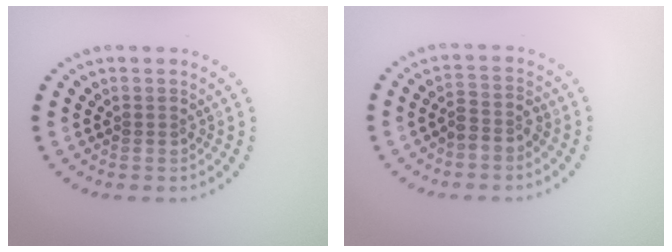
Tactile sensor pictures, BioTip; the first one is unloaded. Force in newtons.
{"total": 2.0, "press": 1.7, "slide": 1.2}